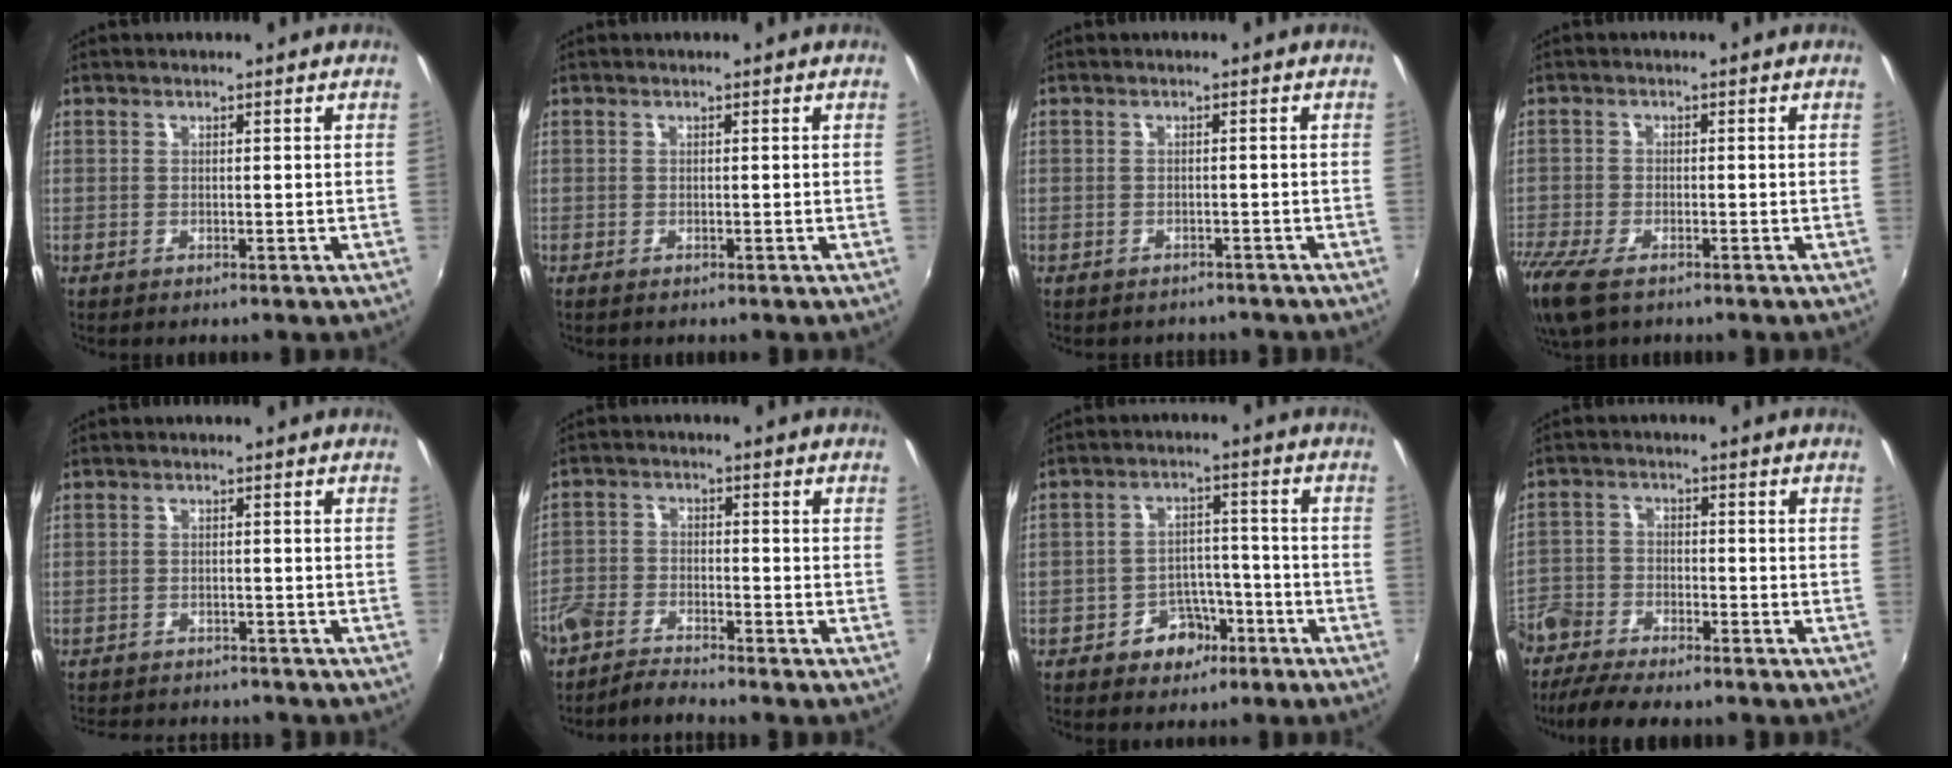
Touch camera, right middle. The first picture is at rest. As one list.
[{"total": 0.0}, {"total": 3.7, "force": [-3.3, 1.4, 0.7], "torque": [-0.020, -0.014, -0.045]}, {"total": 10.2, "force": [-6.9, 4.1, 6.2], "torque": [-0.157, -0.046, -0.134]}, {"total": 8.9, "force": [-8.0, 2.6, 2.8], "torque": [-0.069, -0.015, -0.117]}, {"total": 4.0, "force": [-3.7, 0.9, 1.2], "torque": [-0.039, -0.005, -0.084]}, {"total": 7.1, "force": [-4.2, 5.0, 2.7], "torque": [-0.055, 0.019, -0.054]}, {"total": 9.9, "force": [-8.4, 3.2, 4.2], "torque": [-0.111, -0.012, -0.160]}]